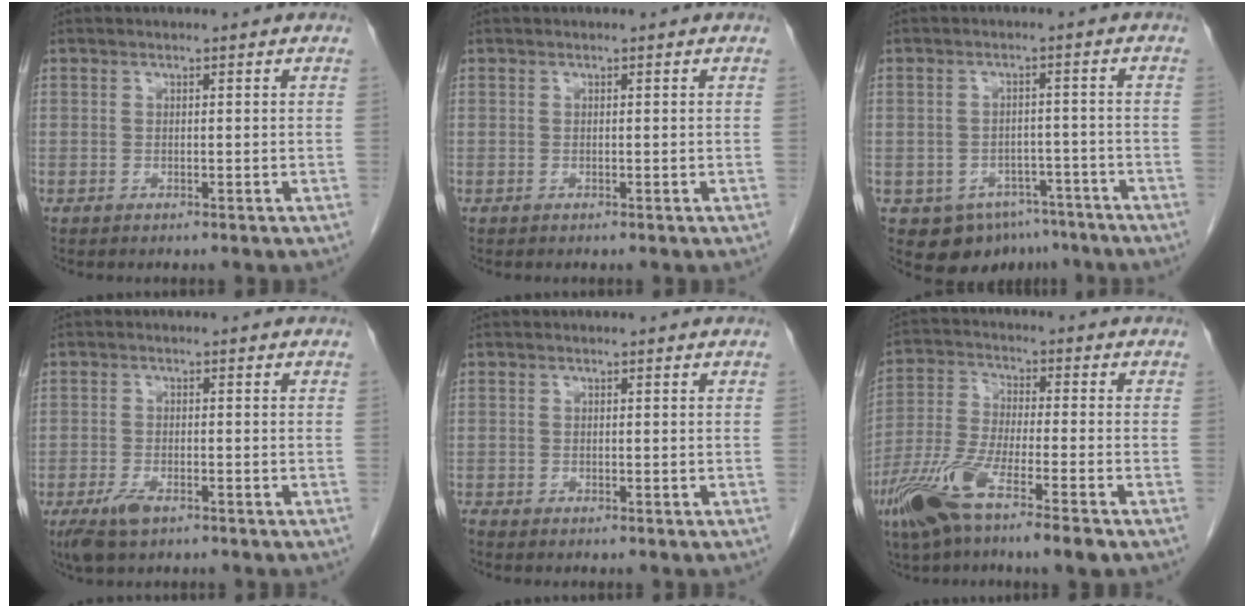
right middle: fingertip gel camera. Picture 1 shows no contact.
{"total": 0.0}
{"total": 7.8, "force": [-5.2, 5.3, 2.3], "torque": [-0.023, 0.014, -0.066]}
{"total": 4.1, "force": [-2.6, 1.4, 2.8], "torque": [-0.064, -0.006, -0.043]}
{"total": 0.5, "force": [-0.5, 0.0, 0.1], "torque": [-0.008, -0.003, -0.013]}
{"total": 11.6, "force": [-7.0, 1.1, 9.3], "torque": [-0.193, -0.023, -0.134]}